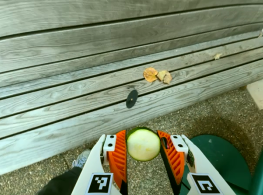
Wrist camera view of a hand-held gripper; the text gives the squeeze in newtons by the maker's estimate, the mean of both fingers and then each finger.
{"total": 7.5, "left": 6.9, "right": 8.0}